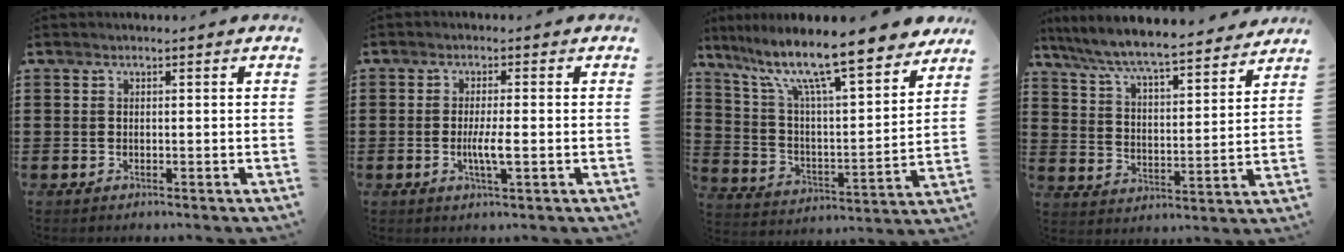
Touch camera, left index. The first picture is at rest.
{"total": 3.8, "force": [-0.5, 0.4, 3.7], "torque": [-0.072, -0.006, -0.012]}
{"total": 13.3, "force": [10.7, 1.6, 7.8], "torque": [-0.172, -0.070, 0.177]}
{"total": 7.0, "force": [6.6, 0.0, 2.3], "torque": [-0.075, -0.046, 0.110]}